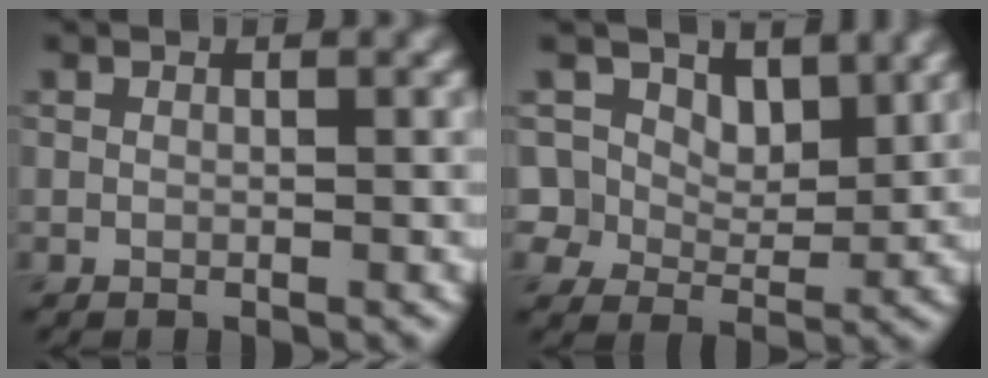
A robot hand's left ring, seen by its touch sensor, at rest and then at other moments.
{"total": 8.3, "force": [5.1, 5.3, 3.9], "torque": [-0.089, 0.002, 0.075]}